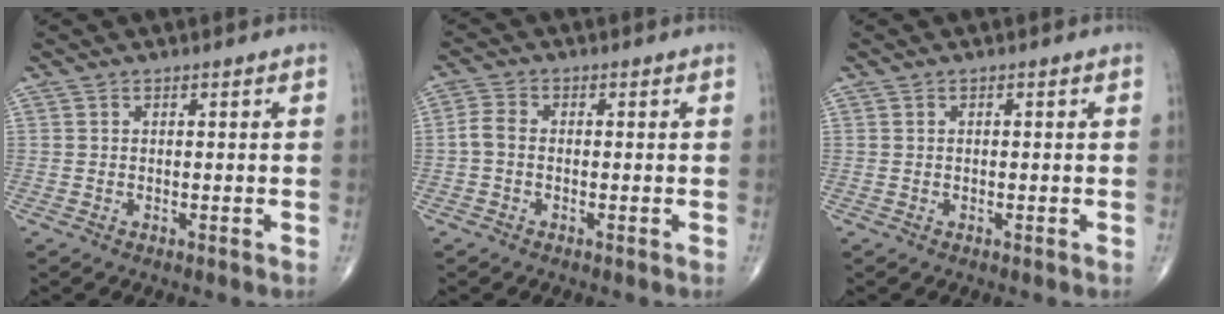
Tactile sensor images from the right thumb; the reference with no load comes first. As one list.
[{"total": 2.9, "force": [-0.6, 1.9, 2.0], "torque": [-0.042, 0.008, -0.021]}, {"total": 0.0}]